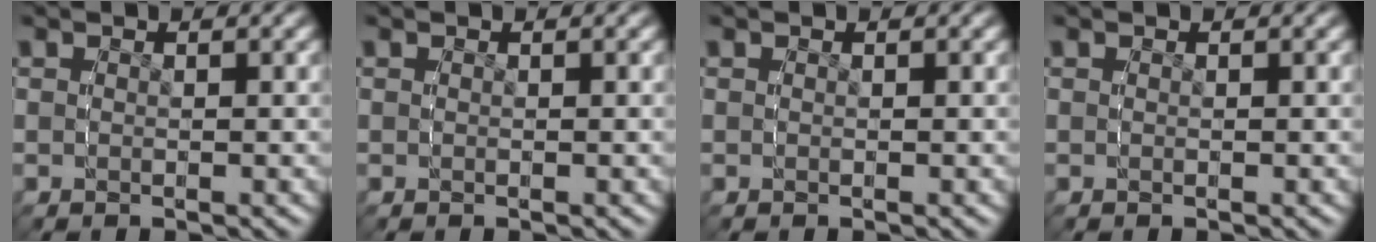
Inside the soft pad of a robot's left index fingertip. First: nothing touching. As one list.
[{"total": 0.0}, {"total": 0.0}, {"total": 0.0}]